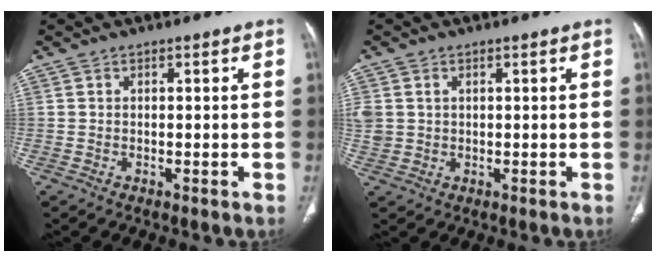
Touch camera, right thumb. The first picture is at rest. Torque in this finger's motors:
{"motor_torque": [0.10, 0.08, 0.16, 0.40, 0.00]}